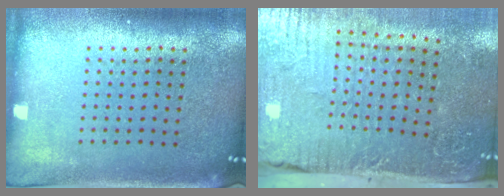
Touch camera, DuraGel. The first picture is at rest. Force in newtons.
{"total": 4.7, "press": 4.2, "slide": 2.3}